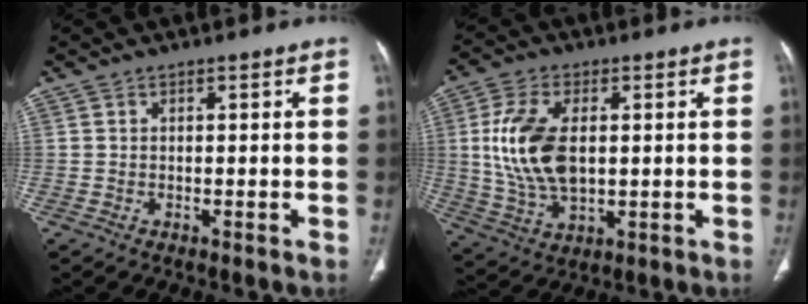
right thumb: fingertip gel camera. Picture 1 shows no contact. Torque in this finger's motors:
{"motor_torque": [0.54, 1.32, 0.35, -0.12, 0.17]}